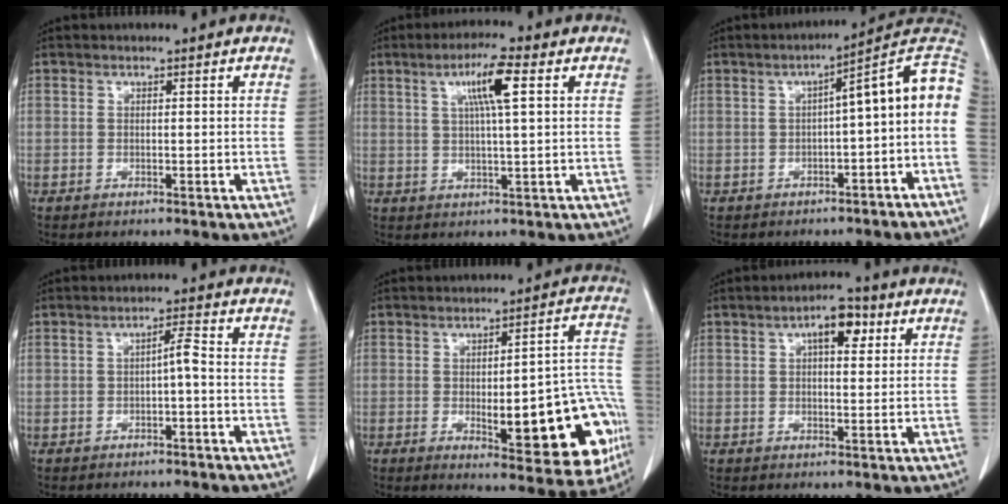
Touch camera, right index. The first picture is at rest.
{"total": 7.1, "force": [2.6, 0.2, 6.6], "torque": [-0.120, 0.007, 0.044]}
{"total": 10.8, "force": [-1.5, 1.9, 10.5], "torque": [-0.137, 0.040, -0.024]}
{"total": 2.4, "force": [-0.5, 0.2, 2.4], "torque": [-0.038, 0.007, -0.009]}
{"total": 18.8, "force": [-4.7, 5.1, 17.5], "torque": [-0.145, 0.029, -0.037]}
{"total": 5.5, "force": [2.2, 2.1, 4.6], "torque": [-0.074, 0.013, 0.030]}